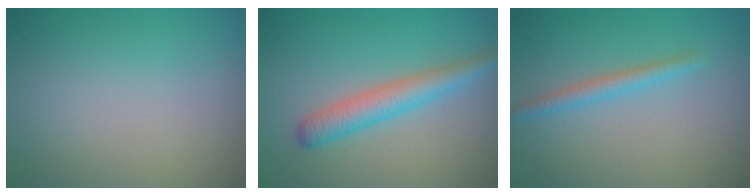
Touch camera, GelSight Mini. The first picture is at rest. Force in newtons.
{"total": 3.7, "press": 3.7, "slide": 0.1}
{"total": 1.8, "press": 1.8, "slide": 0.1}